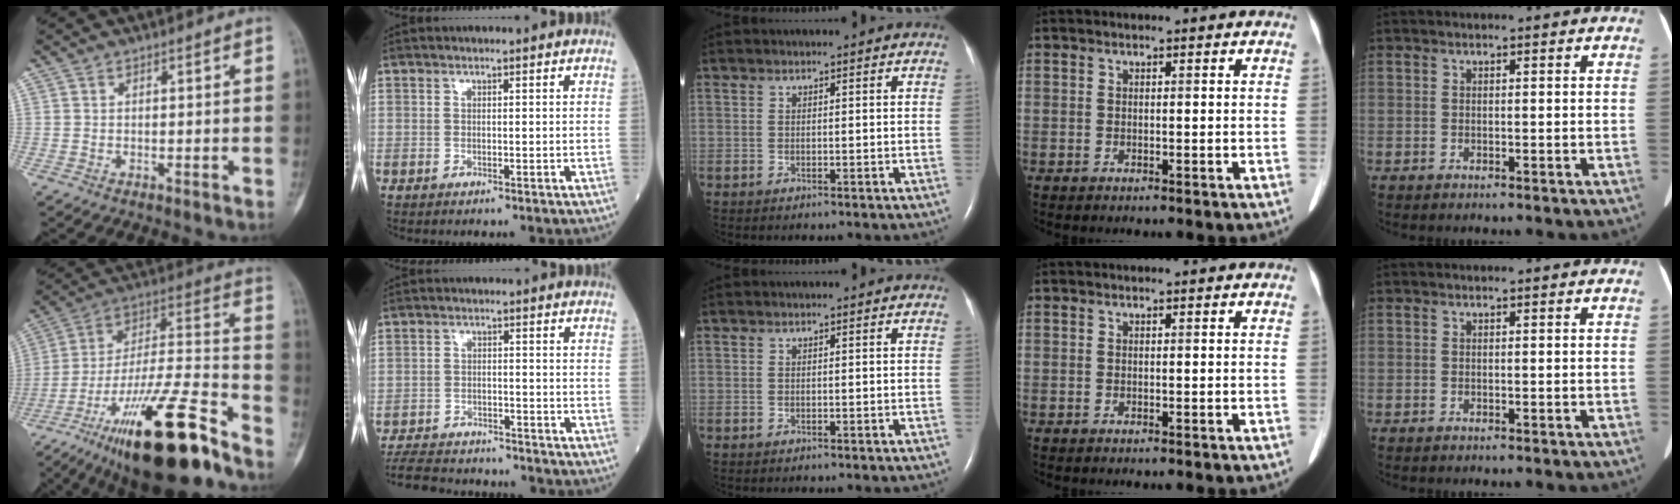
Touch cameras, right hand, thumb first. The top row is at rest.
{"thumb": {"total": 27.4, "force": [-17.7, 6.3, 20.0], "torque": [-0.313, 0.070, -0.296]}, "index": {"total": 12.3, "force": [-11.3, 3.3, 3.4], "torque": [-0.067, 0.003, -0.167]}}